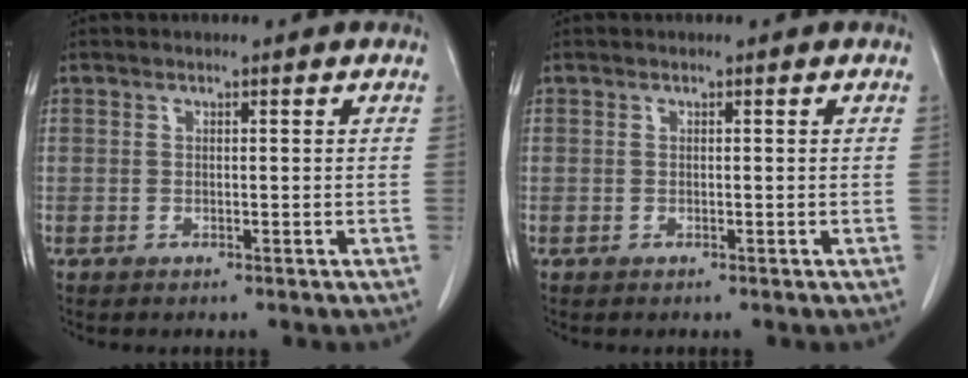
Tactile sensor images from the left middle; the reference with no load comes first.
{"total": 0.0}